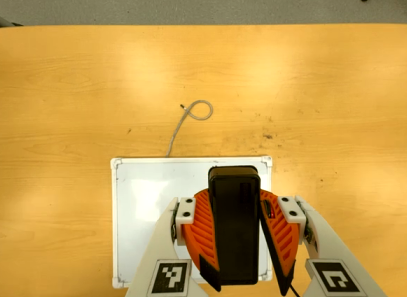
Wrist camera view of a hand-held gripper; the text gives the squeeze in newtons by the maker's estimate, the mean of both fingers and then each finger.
{"total": 10.1, "left": 9.6, "right": 10.7}